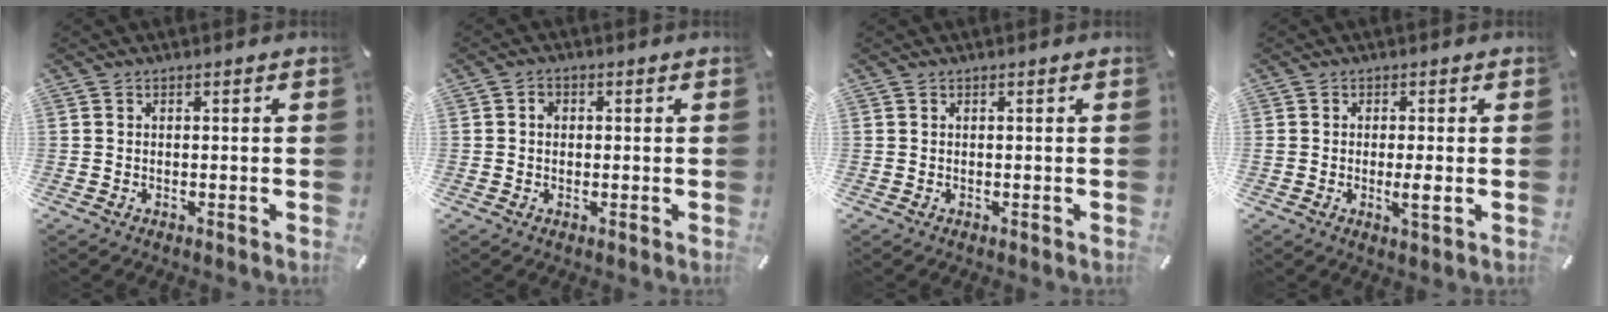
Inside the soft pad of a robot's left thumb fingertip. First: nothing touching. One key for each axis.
{"total": 1.8, "fx": 0.0, "fy": 1.5, "fz": 0.9, "tx": -0.019, "ty": 0.007, "tz": -0.002}
{"total": 0.0}
{"total": 3.1, "fx": -0.5, "fy": 0.7, "fz": 3.0, "tx": -0.051, "ty": -0.003, "tz": -0.008}